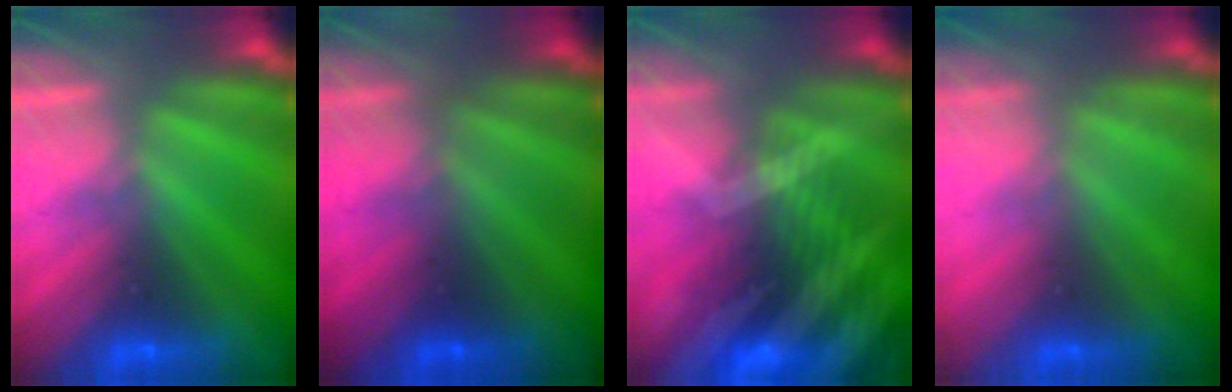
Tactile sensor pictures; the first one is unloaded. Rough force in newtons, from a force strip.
{"total": 1.8}
{"total": 9.6}
{"total": 2.4}